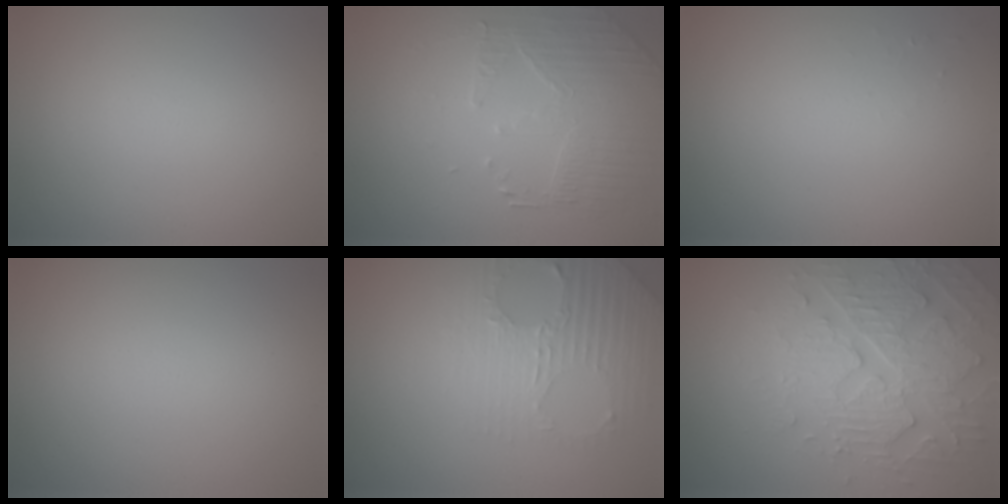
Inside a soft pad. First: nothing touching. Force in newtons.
{"total": 2.5, "press": 2.2, "slide": 1.2}
{"total": 0.5, "press": 0.5, "slide": 0.1}
{"total": 0.0}
{"total": 3.9, "press": 3.7, "slide": 1.0}
{"total": 4.5, "press": 4.5, "slide": 0.4}